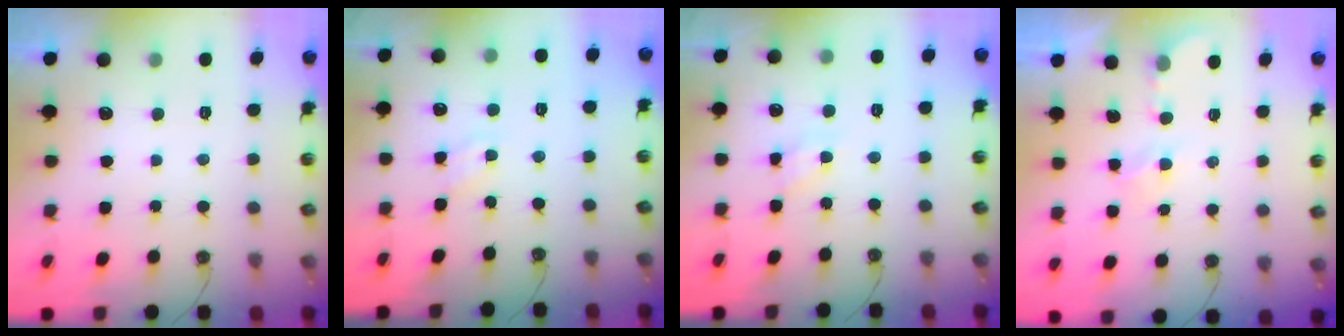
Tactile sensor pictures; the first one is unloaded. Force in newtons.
{"total": 3.5, "press": 3.4, "slide": 0.5}
{"total": 7.5, "press": 7.5, "slide": 0.7}
{"total": 3.1, "press": 3.0, "slide": 0.4}